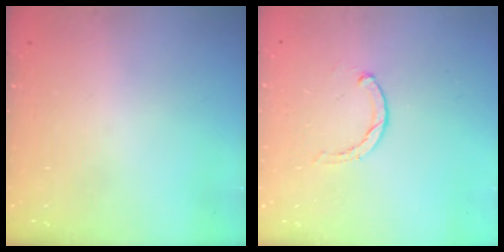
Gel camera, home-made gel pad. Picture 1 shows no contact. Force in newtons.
{"total": 0.6, "press": 0.6, "slide": 0.2}